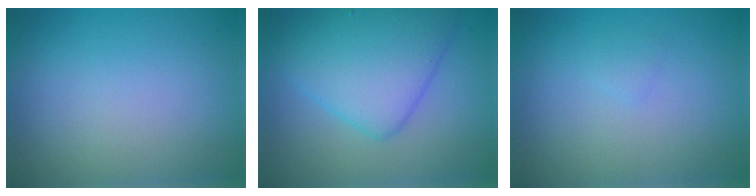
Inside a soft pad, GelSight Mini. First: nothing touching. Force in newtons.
{"total": 6.7, "press": 6.7, "slide": 0.2}
{"total": 0.6, "press": 0.6, "slide": 0.1}